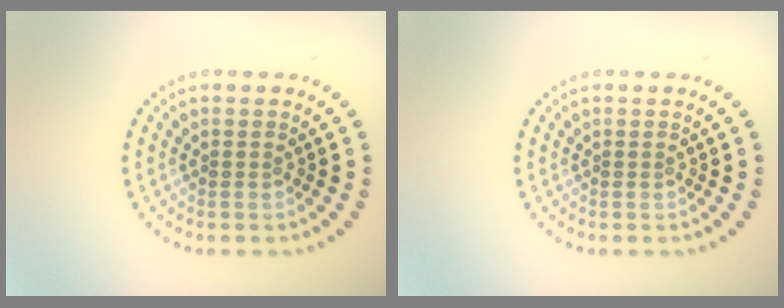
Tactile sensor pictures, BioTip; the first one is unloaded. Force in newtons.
{"total": 0.0}